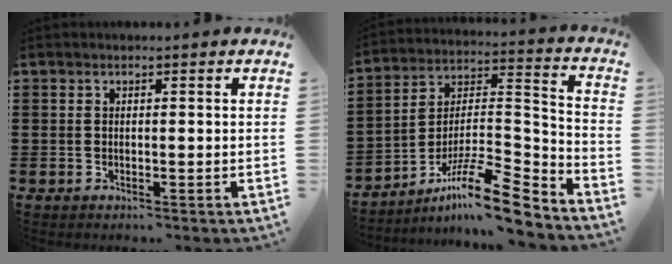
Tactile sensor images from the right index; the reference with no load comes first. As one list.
[{"total": 12.3, "force": [-9.5, 1.5, 7.6], "torque": [-0.120, 0.016, -0.178]}]